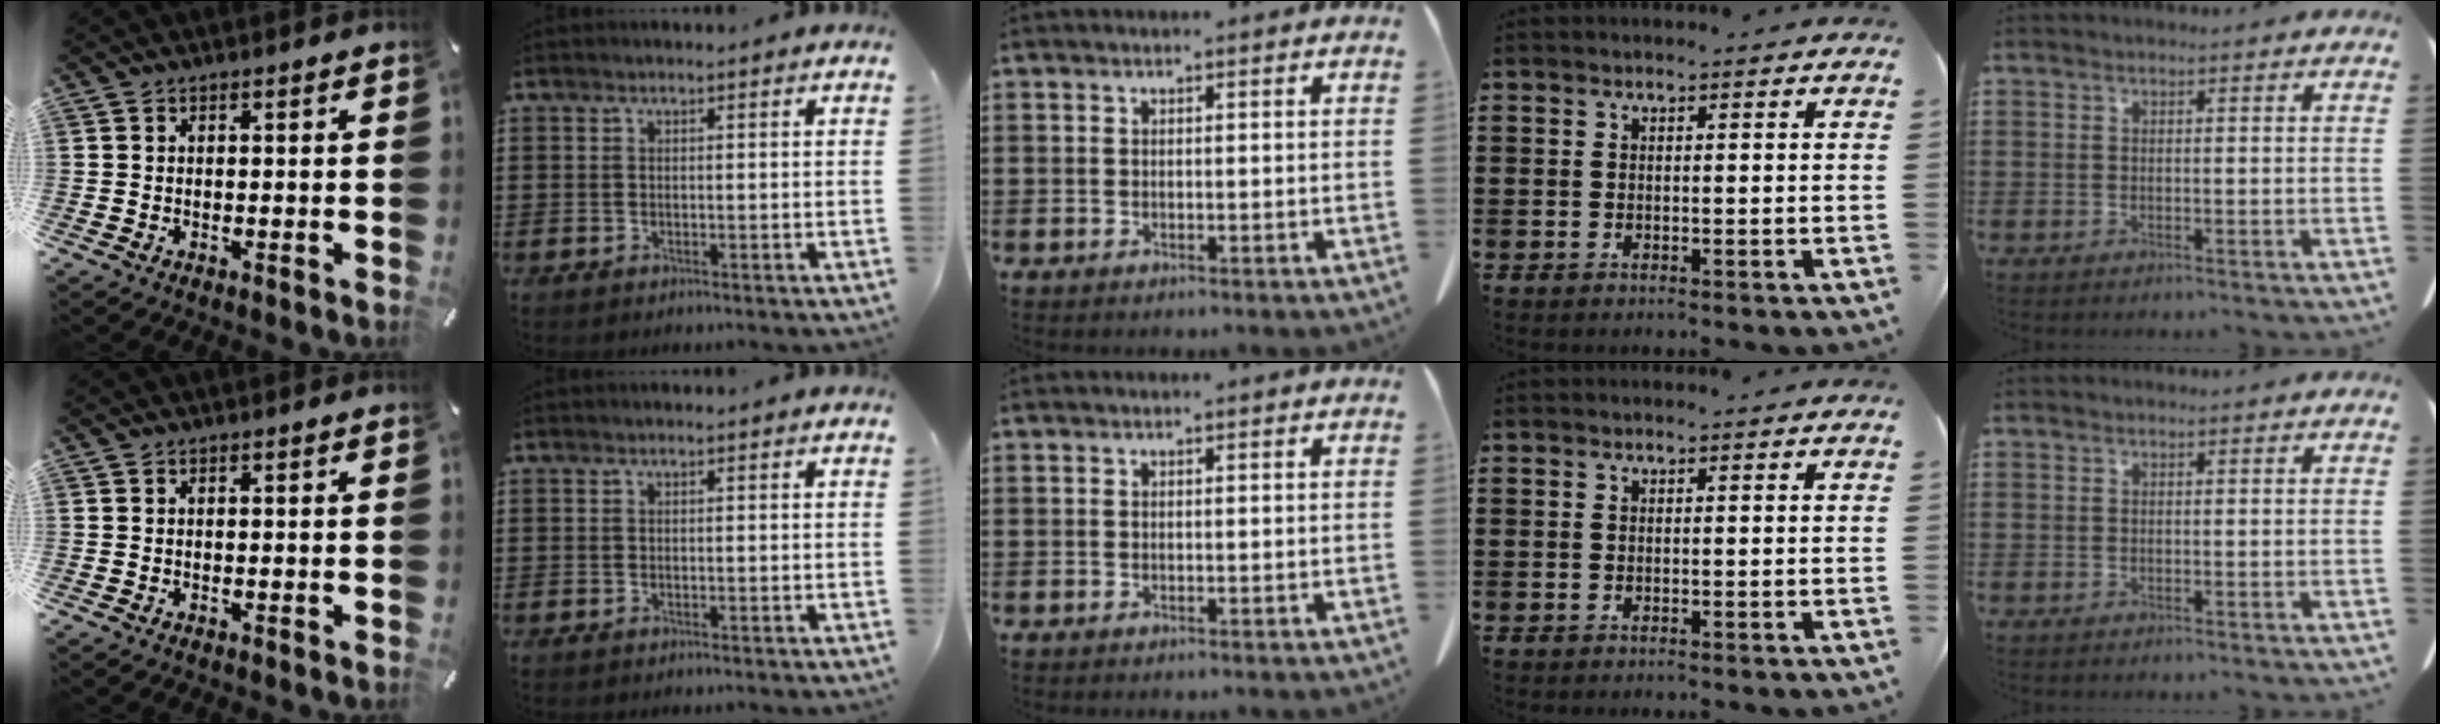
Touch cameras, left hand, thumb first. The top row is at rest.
{}